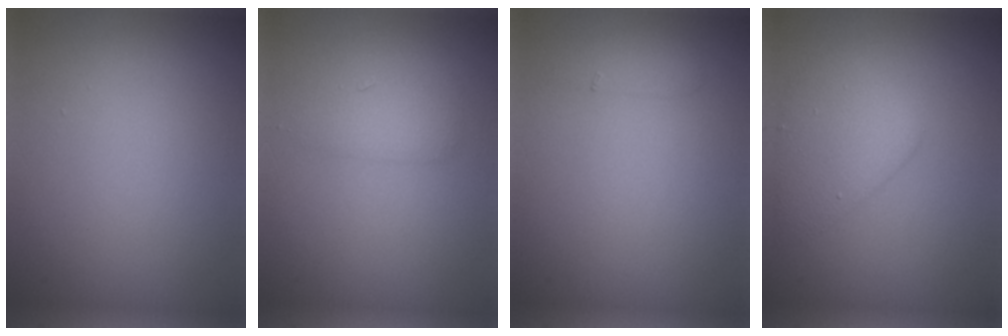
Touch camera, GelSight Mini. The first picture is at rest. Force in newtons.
{"total": 2.1, "press": 2.1, "slide": 0.1}
{"total": 1.0, "press": 1.0, "slide": 0.0}
{"total": 3.0, "press": 3.0, "slide": 0.2}